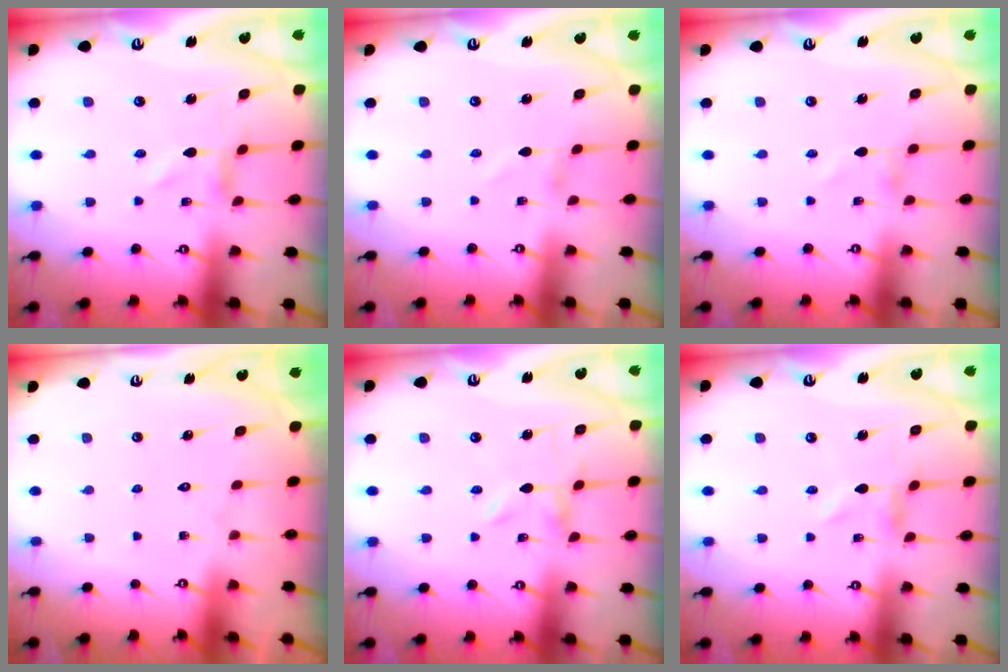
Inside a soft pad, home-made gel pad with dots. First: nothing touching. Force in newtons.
{"total": 1.5, "press": 1.5, "slide": 0.1}
{"total": 0.8, "press": 0.7, "slide": 0.3}
{"total": 1.5, "press": 1.5, "slide": 0.1}
{"total": 0.0}
{"total": 0.0}